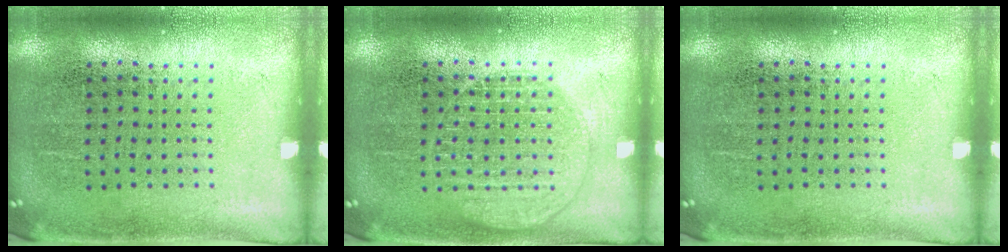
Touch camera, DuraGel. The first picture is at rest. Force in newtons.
{"total": 2.4, "press": 2.4, "slide": 0.3}
{"total": 0.0}